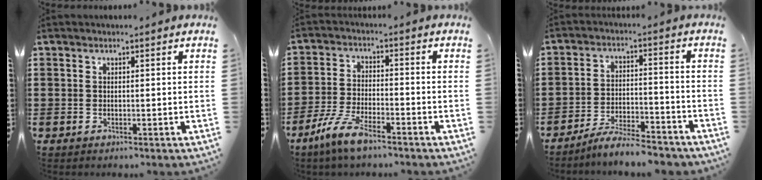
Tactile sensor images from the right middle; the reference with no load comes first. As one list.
[{"total": 6.7, "force": [-4.7, 1.4, 4.6], "torque": [-0.113, -0.008, -0.094]}, {"total": 5.9, "force": [-5.7, 0.3, 1.8], "torque": [-0.036, 0.000, -0.110]}]